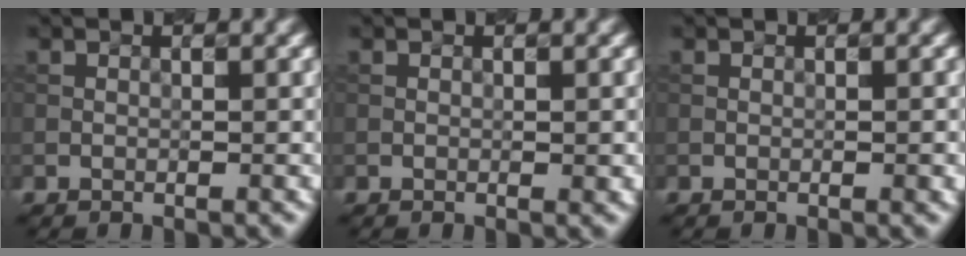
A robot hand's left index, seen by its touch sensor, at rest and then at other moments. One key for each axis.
{"total": 0.7, "fx": -0.2, "fy": 0.2, "fz": 0.6, "tx": -0.009, "ty": 0.001, "tz": -0.001}
{"total": 0.8, "fx": -0.3, "fy": 0.2, "fz": 0.7, "tx": -0.011, "ty": 0.000, "tz": -0.003}